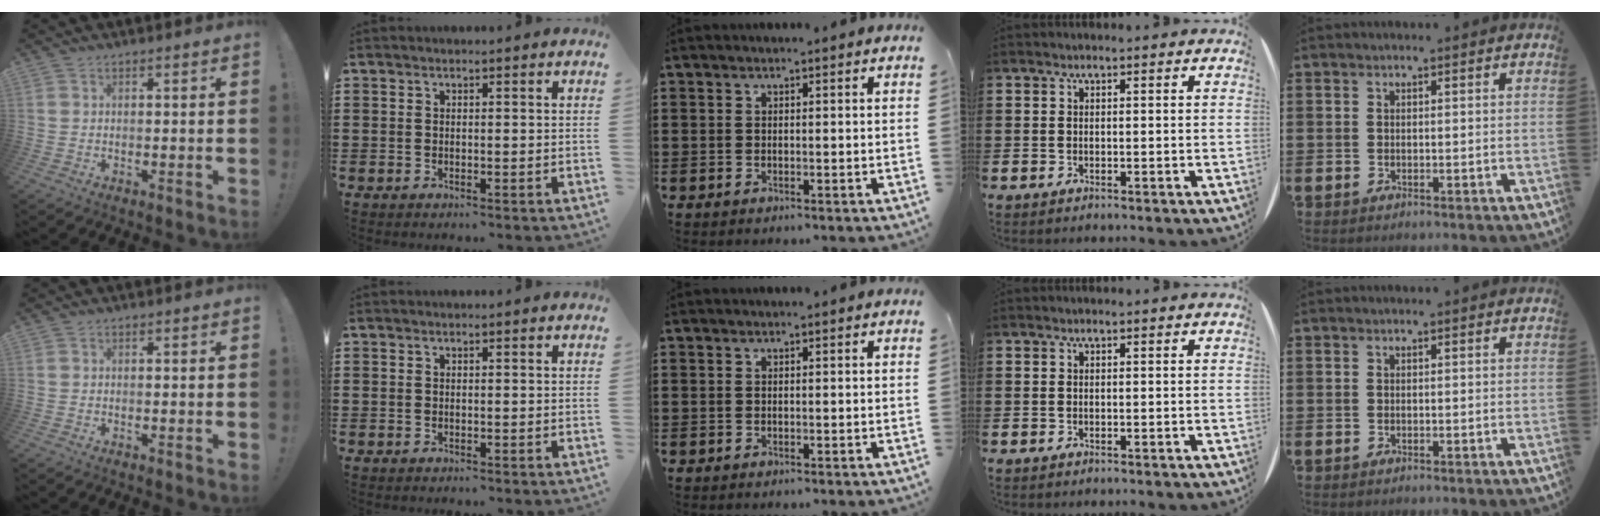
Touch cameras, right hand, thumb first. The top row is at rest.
{}